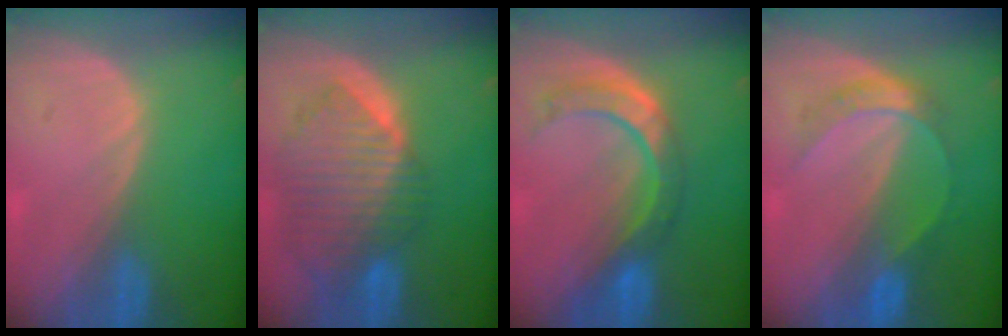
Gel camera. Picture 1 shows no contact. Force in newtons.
{"total": 10.3, "press": 9.0, "slide": 5.1}
{"total": 8.3, "press": 7.2, "slide": 4.2}
{"total": 4.9, "press": 4.9, "slide": 0.2}